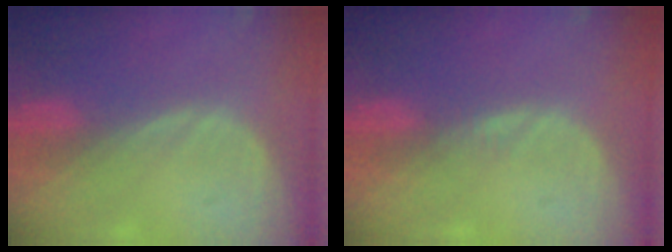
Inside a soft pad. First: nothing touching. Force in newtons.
{"total": 0.8, "press": 0.8, "slide": 0.1}